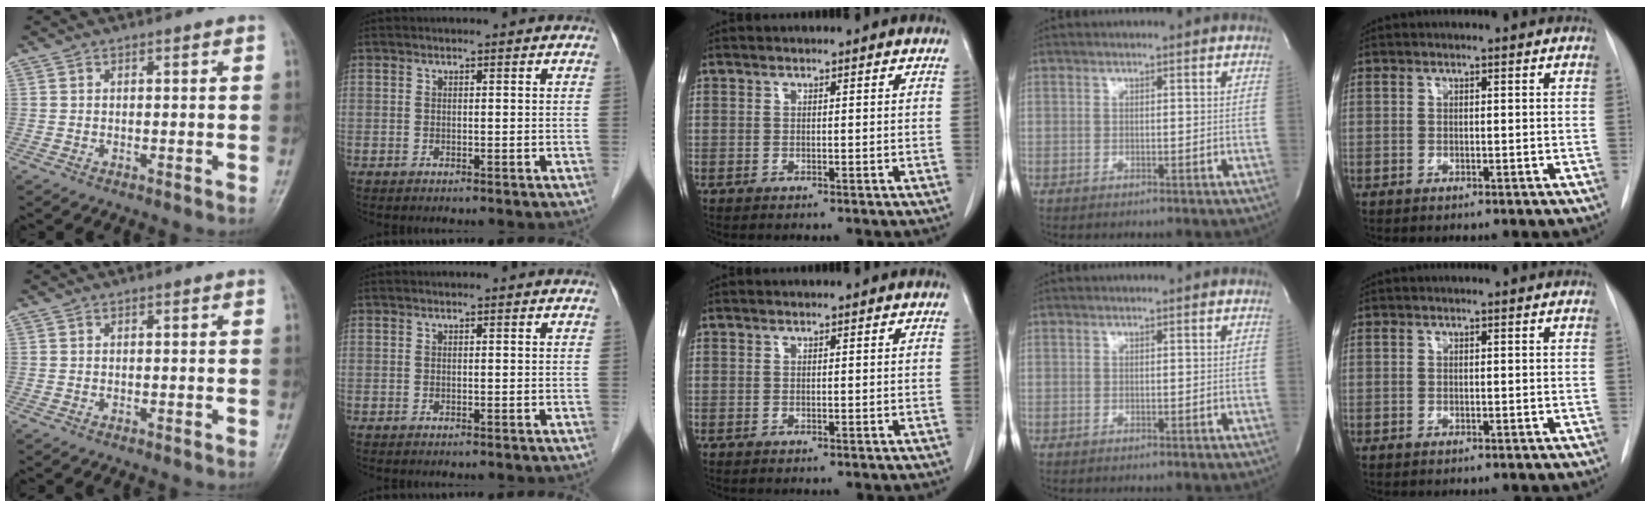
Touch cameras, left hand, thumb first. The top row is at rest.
{}